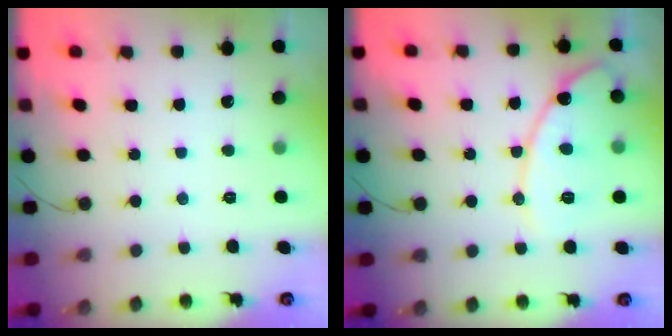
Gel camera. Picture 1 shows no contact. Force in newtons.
{"total": 13.2, "press": 13.1, "slide": 0.9}